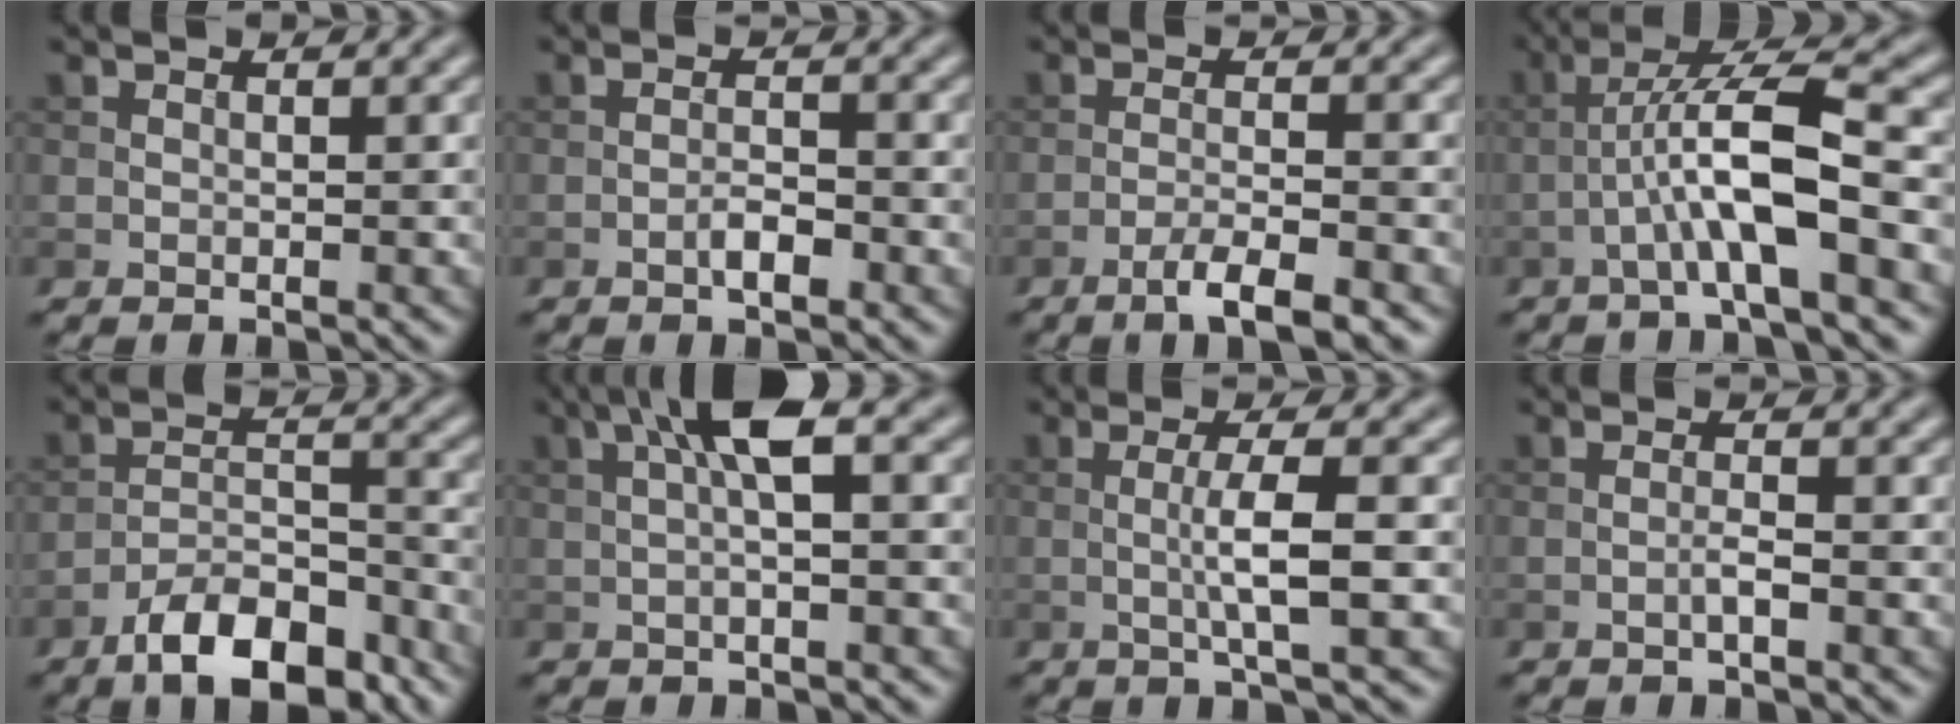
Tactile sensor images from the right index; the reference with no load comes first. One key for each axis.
{"total": 2.0, "fx": -1.0, "fy": 0.6, "fz": 1.6, "tx": -0.029, "ty": 0.003, "tz": -0.020}
{"total": 3.7, "fx": -2.4, "fy": 0.6, "fz": 2.8, "tx": -0.048, "ty": 0.003, "tz": -0.048}
{"total": 6.5, "fx": -2.0, "fy": 0.8, "fz": 6.1, "tx": -0.112, "ty": 0.026, "tz": -0.039}
{"total": 8.2, "fx": -5.8, "fy": 2.9, "fz": 5.0, "tx": -0.076, "ty": 0.002, "tz": -0.104}
{"total": 4.5, "fx": 1.2, "fy": 0.8, "fz": 4.2, "tx": -0.076, "ty": 0.015, "tz": 0.017}
{"total": 4.0, "fx": -0.2, "fy": 0.5, "fz": 4.0, "tx": -0.070, "ty": 0.002, "tz": -0.008}
{"total": 1.2, "fx": -0.5, "fy": 0.0, "fz": 1.1, "tx": -0.020, "ty": 0.004, "tz": -0.011}